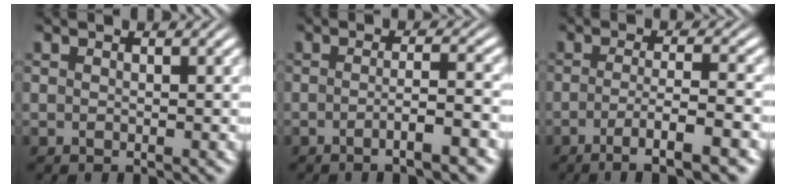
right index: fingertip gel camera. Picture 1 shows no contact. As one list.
[{"total": 3.1, "force": [-1.8, -0.3, 2.4], "torque": [-0.038, -0.005, -0.032]}, {"total": 6.1, "force": [-4.1, 0.6, 4.4], "torque": [-0.069, -0.021, -0.055]}]